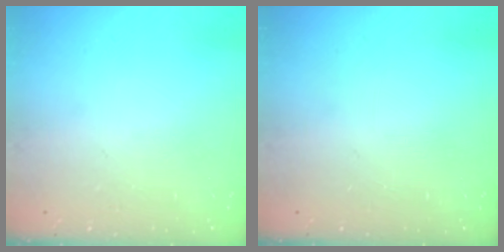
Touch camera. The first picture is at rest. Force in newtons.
{"total": 0.0}